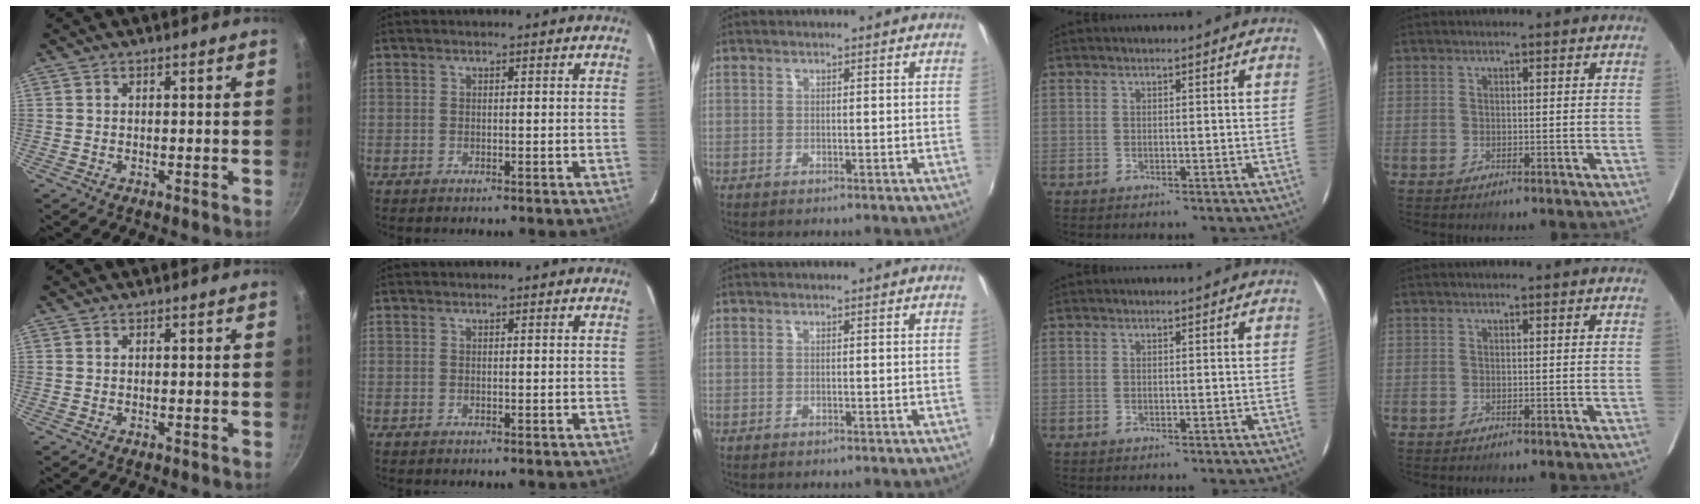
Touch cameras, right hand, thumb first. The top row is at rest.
{}